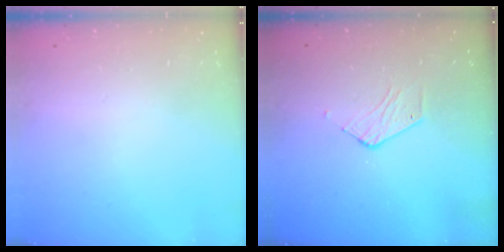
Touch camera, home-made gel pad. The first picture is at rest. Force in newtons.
{"total": 3.7, "press": 3.7, "slide": 0.3}